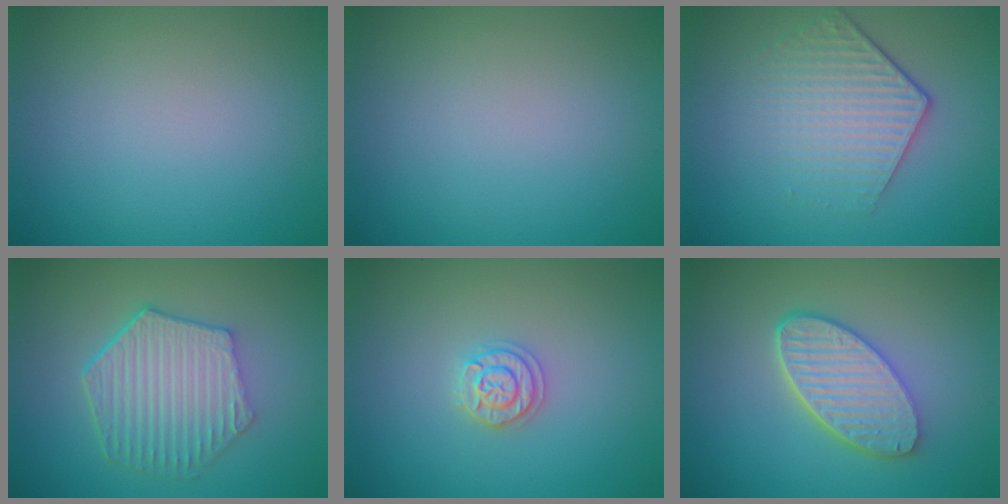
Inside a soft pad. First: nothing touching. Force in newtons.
{"total": 0.0}
{"total": 4.3, "press": 3.1, "slide": 2.9}
{"total": 6.1, "press": 4.5, "slide": 4.0}
{"total": 2.0, "press": 1.9, "slide": 0.3}
{"total": 5.5, "press": 4.4, "slide": 3.3}